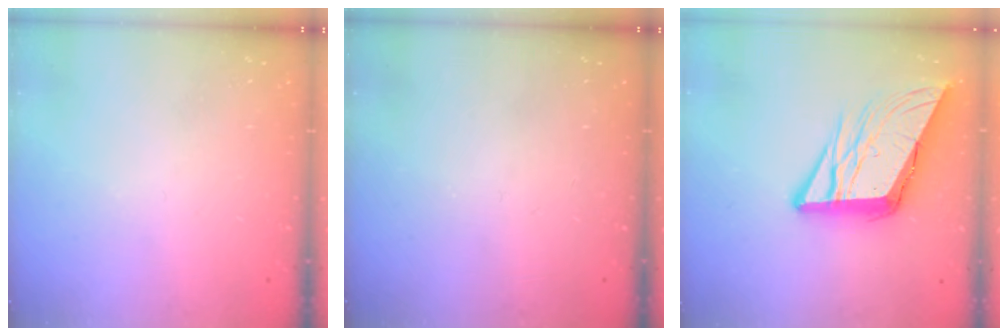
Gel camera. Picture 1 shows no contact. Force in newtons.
{"total": 0.0}
{"total": 12.9, "press": 12.7, "slide": 2.0}